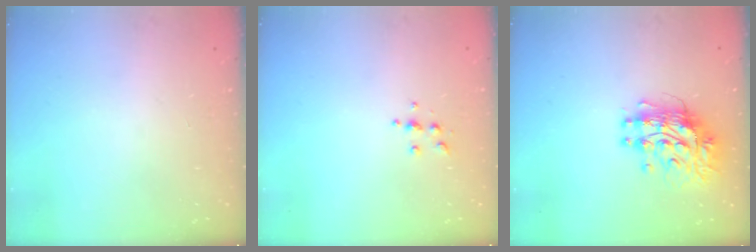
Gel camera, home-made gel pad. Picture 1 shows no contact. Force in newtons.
{"total": 4.8, "press": 4.8, "slide": 0.5}
{"total": 11.9, "press": 11.9, "slide": 1.0}